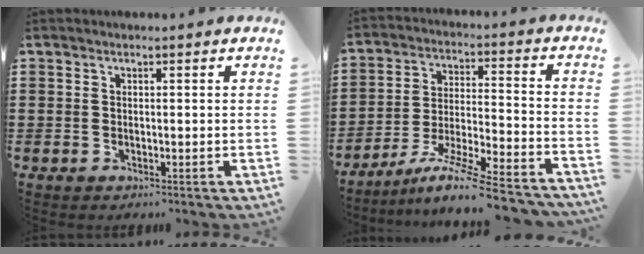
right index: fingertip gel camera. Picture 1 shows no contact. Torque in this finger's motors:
{"motor_torque": [2.14, 0.00, -0.02, 0.00]}